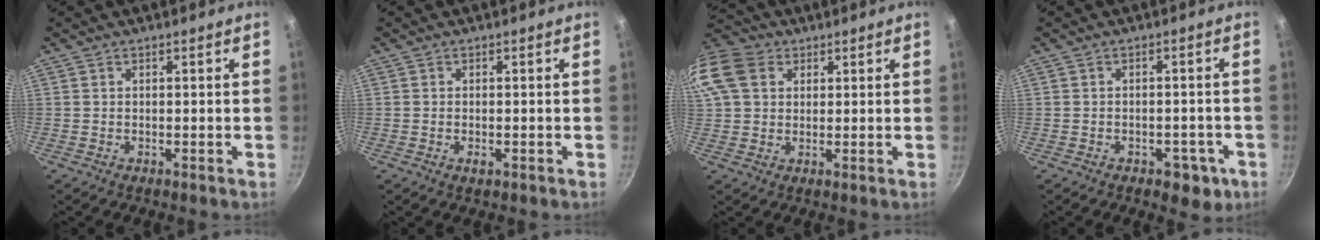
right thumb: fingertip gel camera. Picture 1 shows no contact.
{"total": 1.3, "force": [-0.5, 0.7, 1.0], "torque": [-0.017, -0.001, -0.008]}
{"total": 15.7, "force": [5.2, 12.2, 8.3], "torque": [-0.187, 0.027, 0.089]}
{"total": 5.8, "force": [-2.6, 3.6, 3.7], "torque": [-0.022, 0.018, -0.019]}